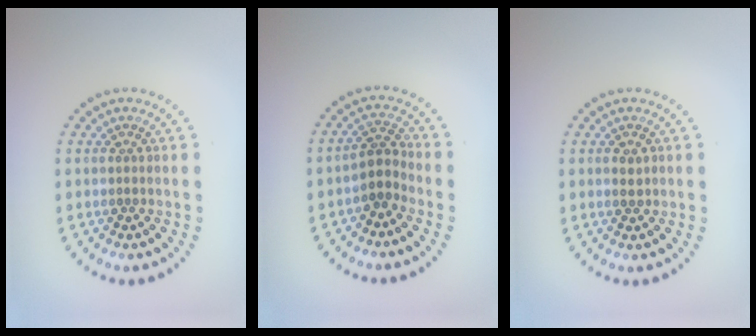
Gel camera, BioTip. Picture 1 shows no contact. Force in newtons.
{"total": 2.6, "press": 2.0, "slide": 1.6}
{"total": 1.0, "press": 1.0, "slide": 0.1}